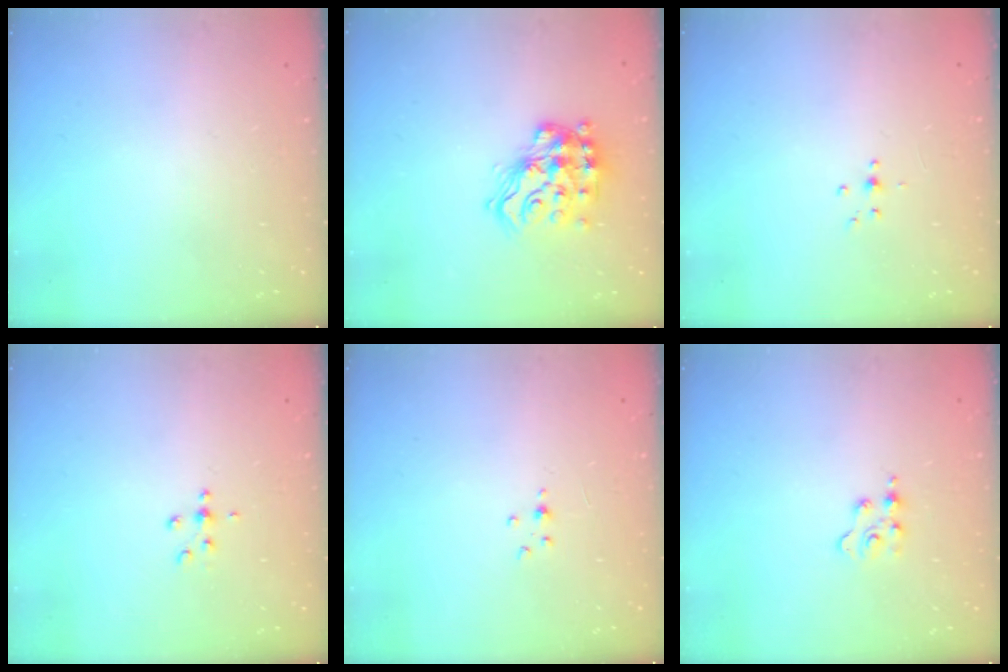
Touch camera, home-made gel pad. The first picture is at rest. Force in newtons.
{"total": 17.5, "press": 17.5, "slide": 1.0}
{"total": 3.0, "press": 2.8, "slide": 1.0}
{"total": 4.9, "press": 4.5, "slide": 1.9}
{"total": 1.5, "press": 1.5, "slide": 0.2}
{"total": 2.5, "press": 2.5, "slide": 0.4}